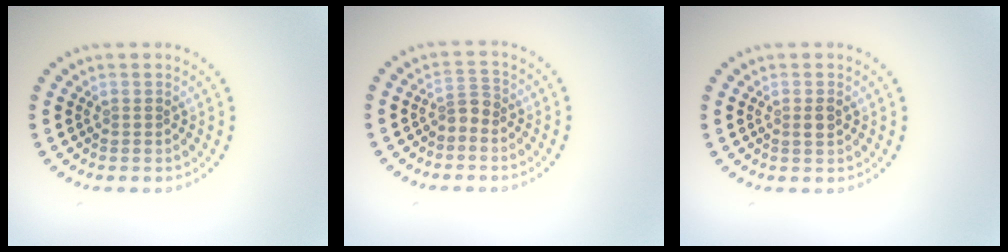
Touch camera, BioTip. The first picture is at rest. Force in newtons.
{"total": 1.5, "press": 1.3, "slide": 0.9}
{"total": 1.1, "press": 1.0, "slide": 0.3}